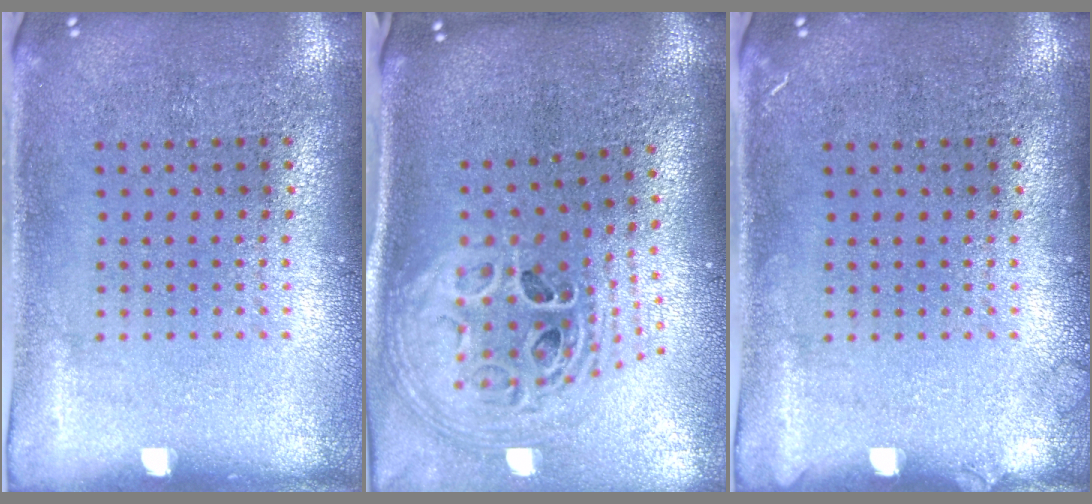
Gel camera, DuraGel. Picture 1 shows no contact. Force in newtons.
{"total": 2.8, "press": 2.0, "slide": 1.9}
{"total": 0.8, "press": 0.7, "slide": 0.2}